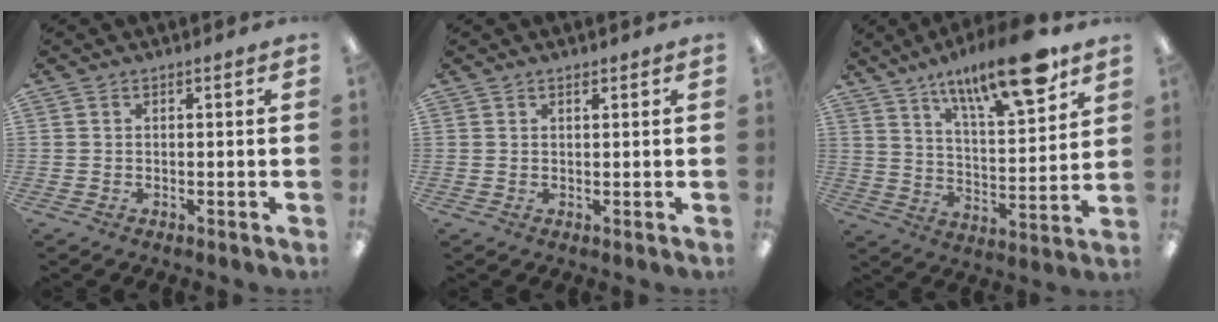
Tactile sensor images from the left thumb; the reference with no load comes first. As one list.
[{"total": 0.8, "force": [0.8, 0.2, 0.3], "torque": [-0.007, 0.000, 0.014]}, {"total": 18.7, "force": [13.3, 5.2, 12.0], "torque": [-0.181, -0.079, 0.213]}]